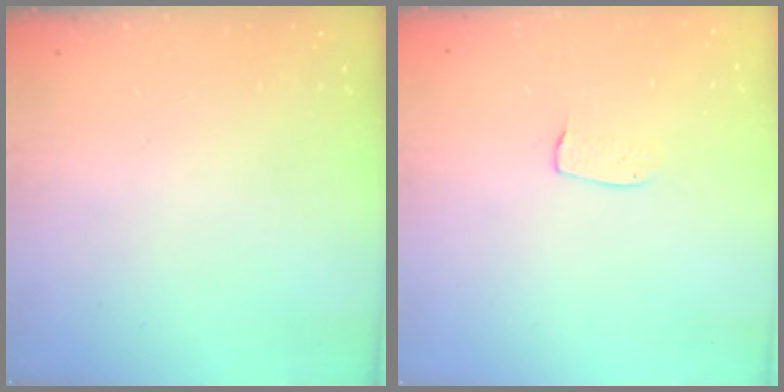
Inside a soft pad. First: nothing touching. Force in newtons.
{"total": 5.3, "press": 5.3, "slide": 0.3}